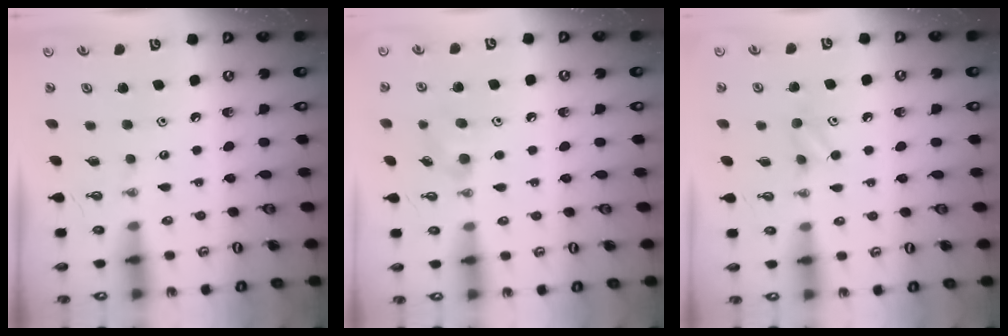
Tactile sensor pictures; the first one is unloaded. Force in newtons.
{"total": 7.1, "press": 6.9, "slide": 1.7}
{"total": 4.0, "press": 4.0, "slide": 0.4}